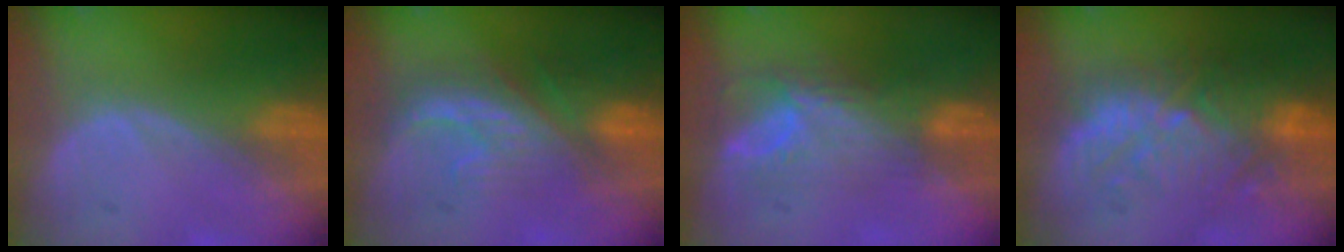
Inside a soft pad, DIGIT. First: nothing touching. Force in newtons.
{"total": 8.2, "press": 7.4, "slide": 3.4}
{"total": 8.0, "press": 6.6, "slide": 4.5}
{"total": 11.1, "press": 9.7, "slide": 5.4}